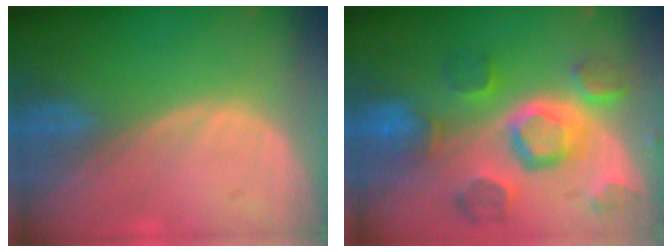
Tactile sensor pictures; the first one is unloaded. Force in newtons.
{"total": 11.2, "press": 10.0, "slide": 5.2}